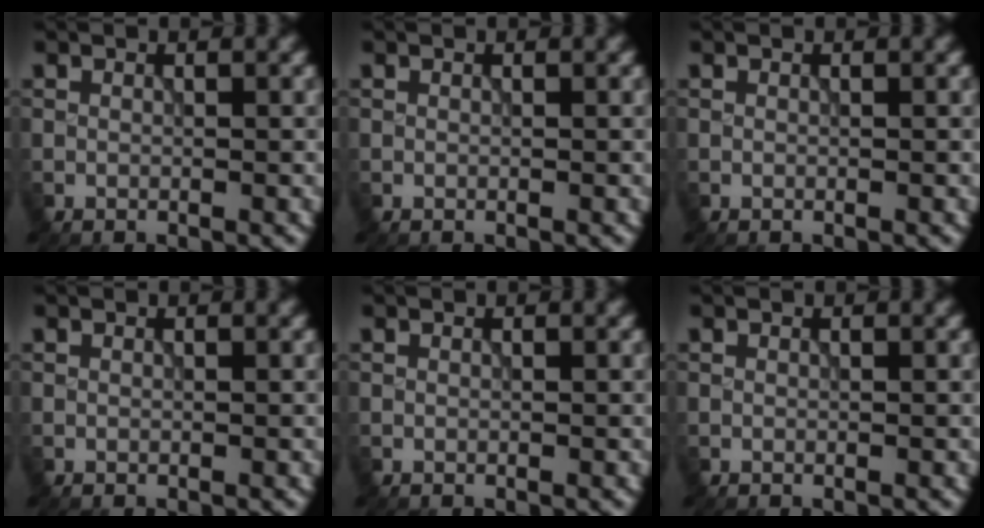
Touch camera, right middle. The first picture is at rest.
{"total": 0.0}
{"total": 0.0}
{"total": 0.0}
{"total": 0.0}
{"total": 0.0}